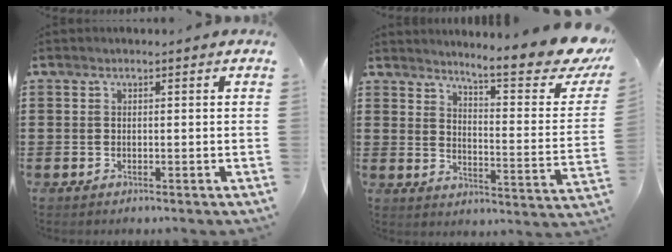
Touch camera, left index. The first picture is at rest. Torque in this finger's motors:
{"motor_torque": [2.14, 0.00, 0.24, 0.10]}